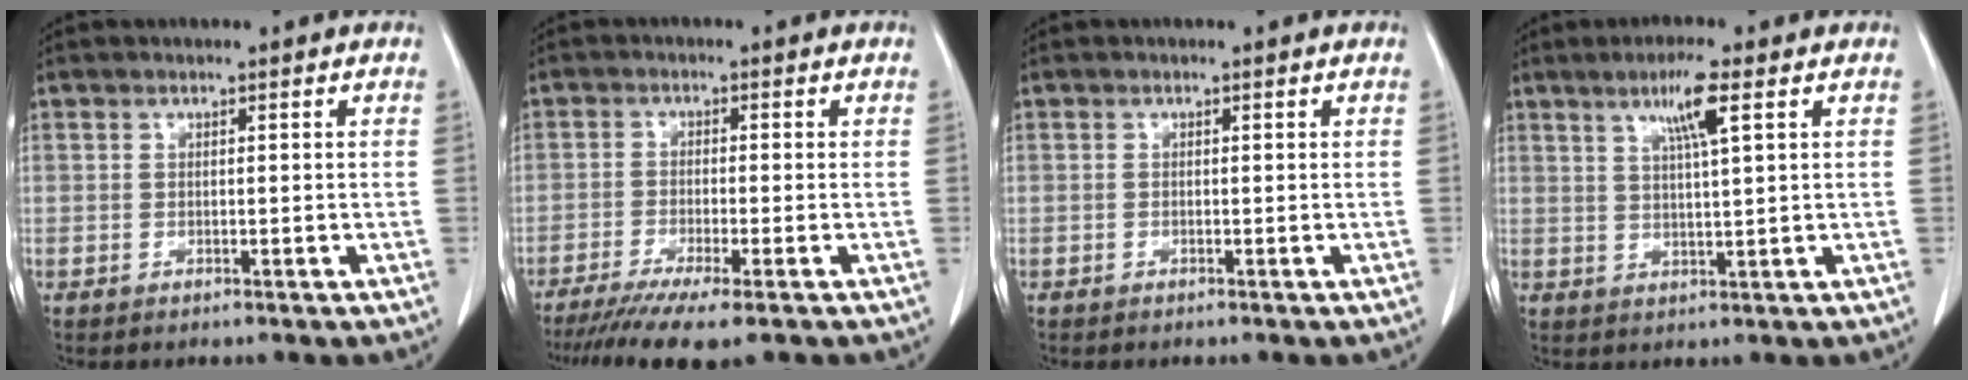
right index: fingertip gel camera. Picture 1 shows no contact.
{"total": 8.6, "force": [-6.2, 0.5, 6.0], "torque": [-0.095, -0.019, -0.099]}
{"total": 0.0}
{"total": 5.6, "force": [2.8, -0.1, 4.9], "torque": [-0.088, 0.001, 0.049]}